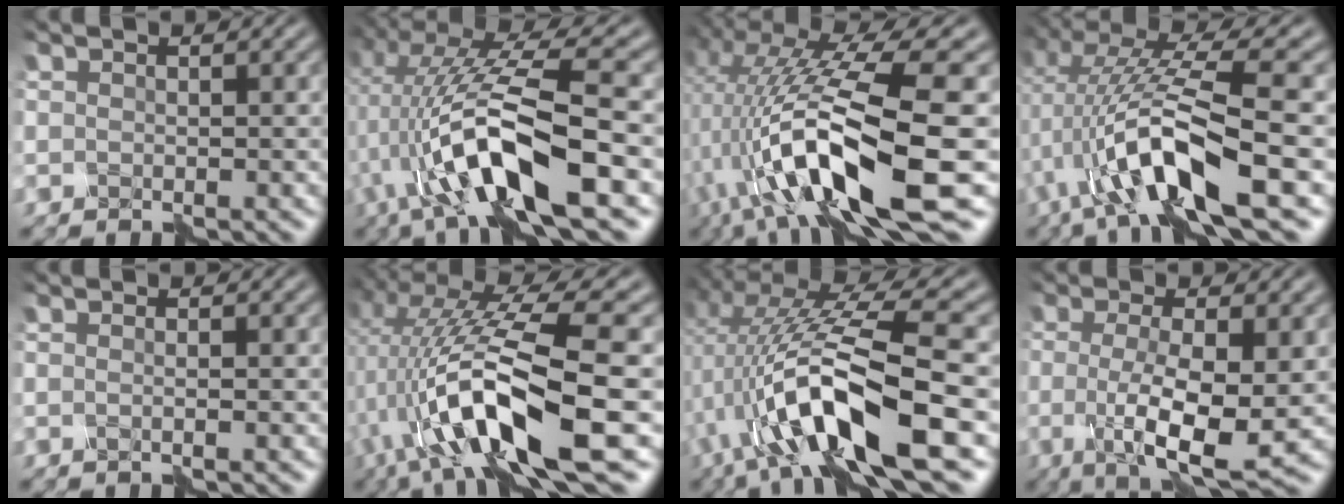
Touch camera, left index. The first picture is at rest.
{"total": 10.6, "force": [-2.2, 2.5, 10.0], "torque": [-0.189, 0.012, -0.043]}
{"total": 13.9, "force": [-3.5, 3.3, 13.0], "torque": [-0.230, 0.005, -0.051]}
{"total": 9.8, "force": [-1.3, 2.0, 9.5], "torque": [-0.172, 0.014, -0.025]}
{"total": 0.7, "force": [0.1, 0.0, 0.7], "torque": [-0.010, -0.006, -0.008]}
{"total": 12.6, "force": [-3.1, 3.0, 11.8], "torque": [-0.208, 0.005, -0.050]}
{"total": 11.6, "force": [-2.1, 2.8, 11.1], "torque": [-0.195, 0.014, -0.039]}
{"total": 7.4, "force": [-1.0, 1.9, 7.0], "torque": [-0.131, -0.012, -0.011]}